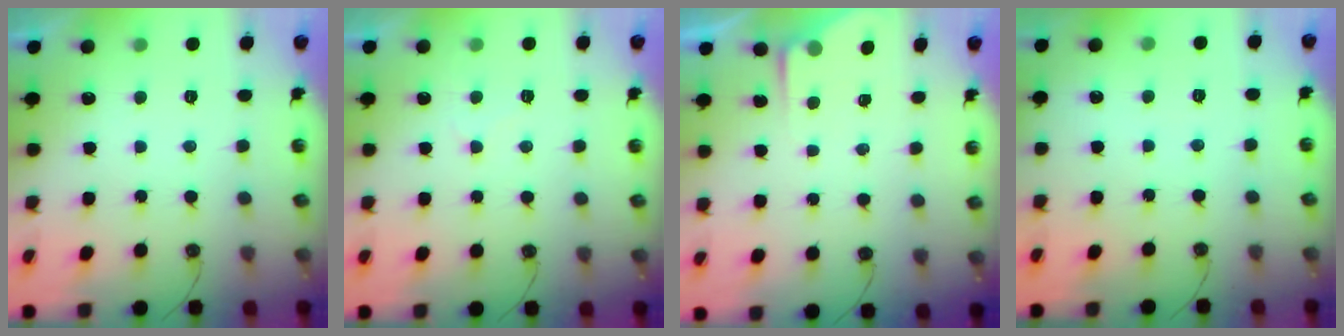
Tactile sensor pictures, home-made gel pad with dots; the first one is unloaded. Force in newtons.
{"total": 5.2, "press": 5.1, "slide": 0.7}
{"total": 2.8, "press": 2.8, "slide": 0.4}
{"total": 2.5, "press": 2.5, "slide": 0.3}